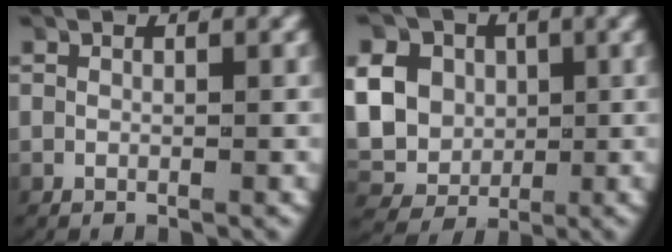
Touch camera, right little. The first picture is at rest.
{"total": 12.2, "force": [0.6, 11.3, 4.6], "torque": [-0.134, -0.026, 0.005]}